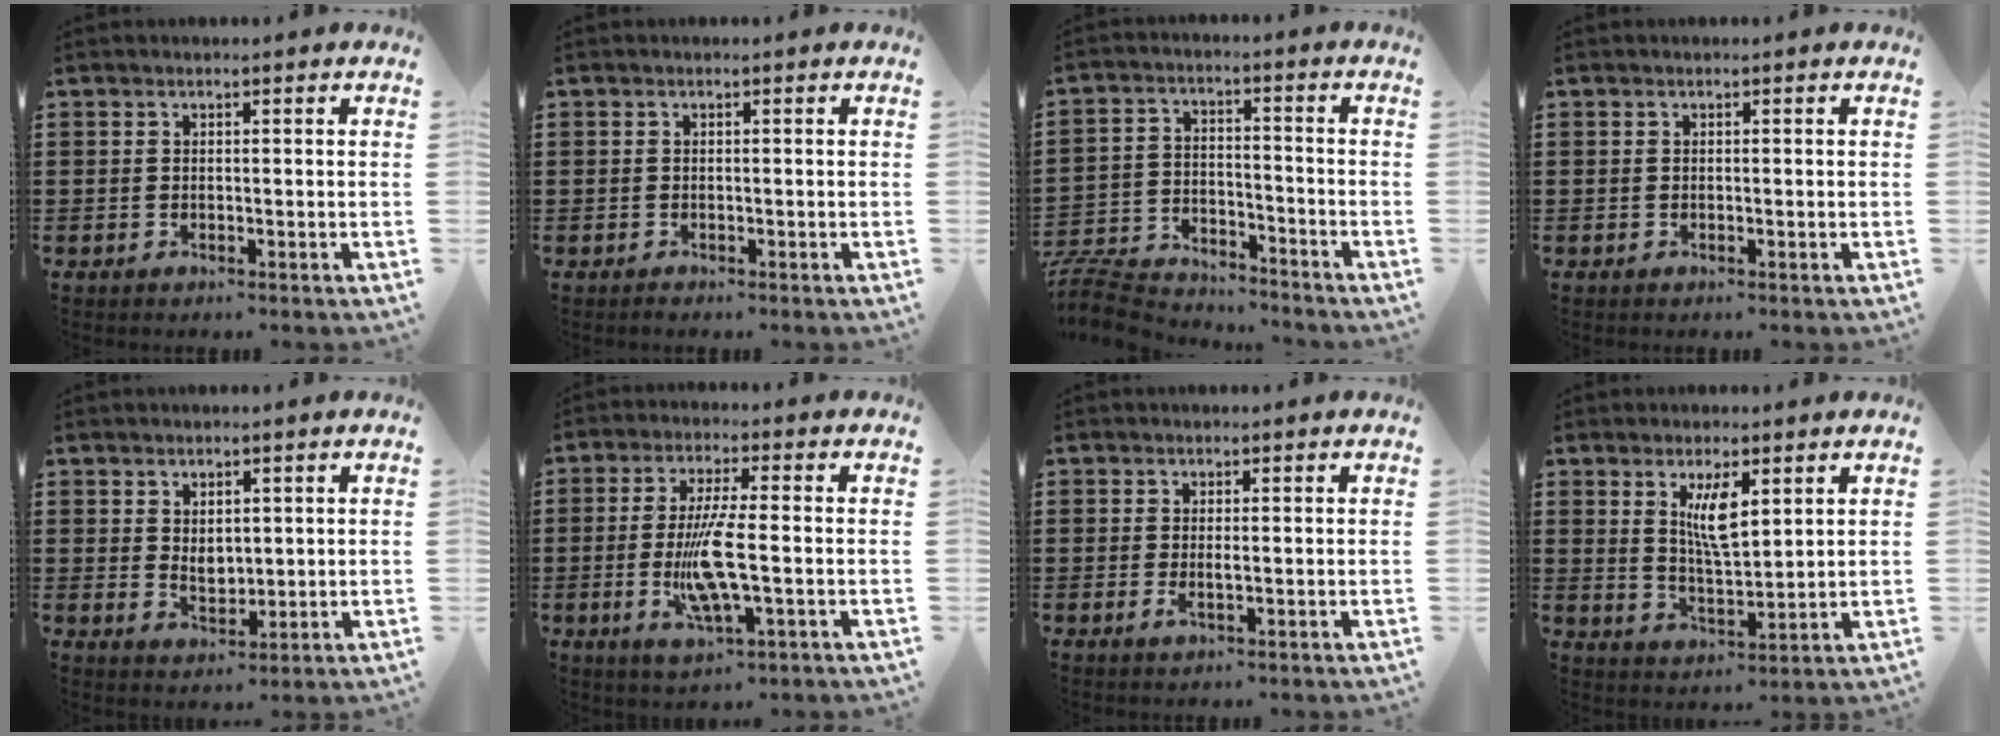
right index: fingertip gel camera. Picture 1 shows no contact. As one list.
[{"total": 0.6, "force": [-0.5, 0.2, -0.1], "torque": [0.001, 0.002, -0.013]}, {"total": 8.0, "force": [-7.8, 1.3, 1.2], "torque": [-0.042, 0.013, -0.159]}, {"total": 0.0}, {"total": 2.6, "force": [1.0, 1.7, 1.6], "torque": [-0.027, 0.003, 0.017]}, {"total": 8.7, "force": [-1.6, 1.4, 8.4], "torque": [-0.175, -0.018, -0.034]}, {"total": 1.2, "force": [0.0, 0.0, 1.2], "torque": [-0.023, -0.005, 0.000]}, {"total": 6.1, "force": [2.6, 1.8, 5.2], "torque": [-0.101, 0.000, 0.042]}]